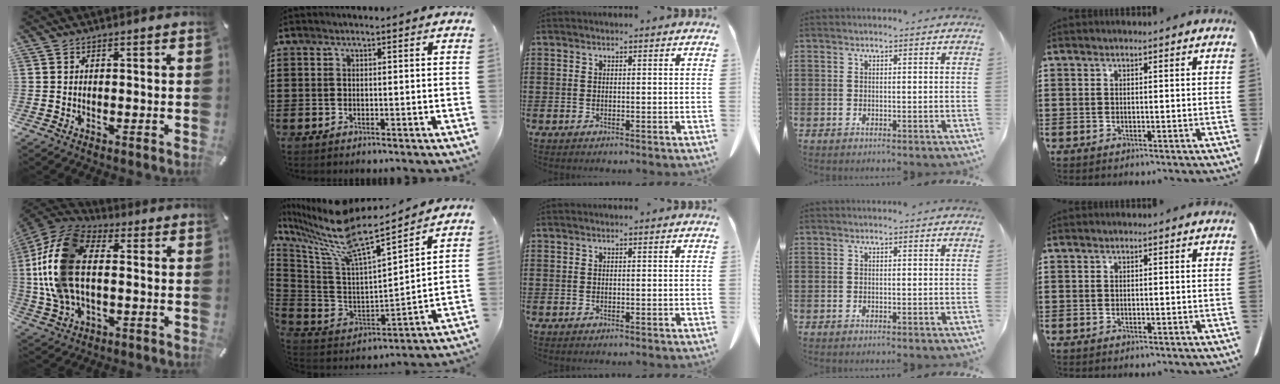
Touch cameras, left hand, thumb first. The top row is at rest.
{"thumb": {"total": 17.3, "force": [0.3, 10.8, 13.5], "torque": [-0.303, 0.005, 0.005]}, "index": {"total": 10.0, "force": [8.0, 0.9, 5.9], "torque": [-0.164, -0.066, 0.126]}}